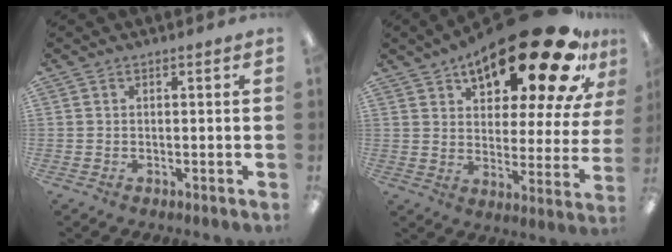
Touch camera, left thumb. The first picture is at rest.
{"total": 25.8, "force": [17.9, 8.2, 16.6], "torque": [-0.245, -0.117, 0.285]}